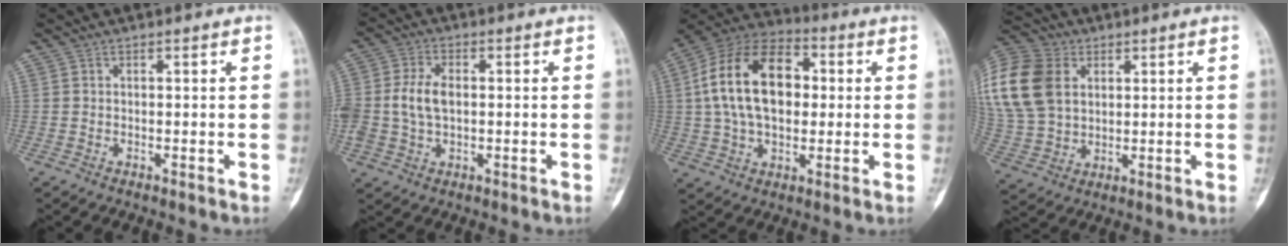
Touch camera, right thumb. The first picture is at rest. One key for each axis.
{"total": 6.6, "fx": 0.0, "fy": 4.3, "fz": 4.9, "tx": -0.106, "ty": 0.010, "tz": 0.000}
{"total": 19.5, "fx": 2.4, "fy": 12.1, "fz": 15.1, "tx": -0.256, "ty": 0.024, "tz": 0.037}
{"total": 19.4, "fx": 5.3, "fy": 14.3, "fz": 12.0, "tx": -0.269, "ty": 0.011, "tz": 0.102}